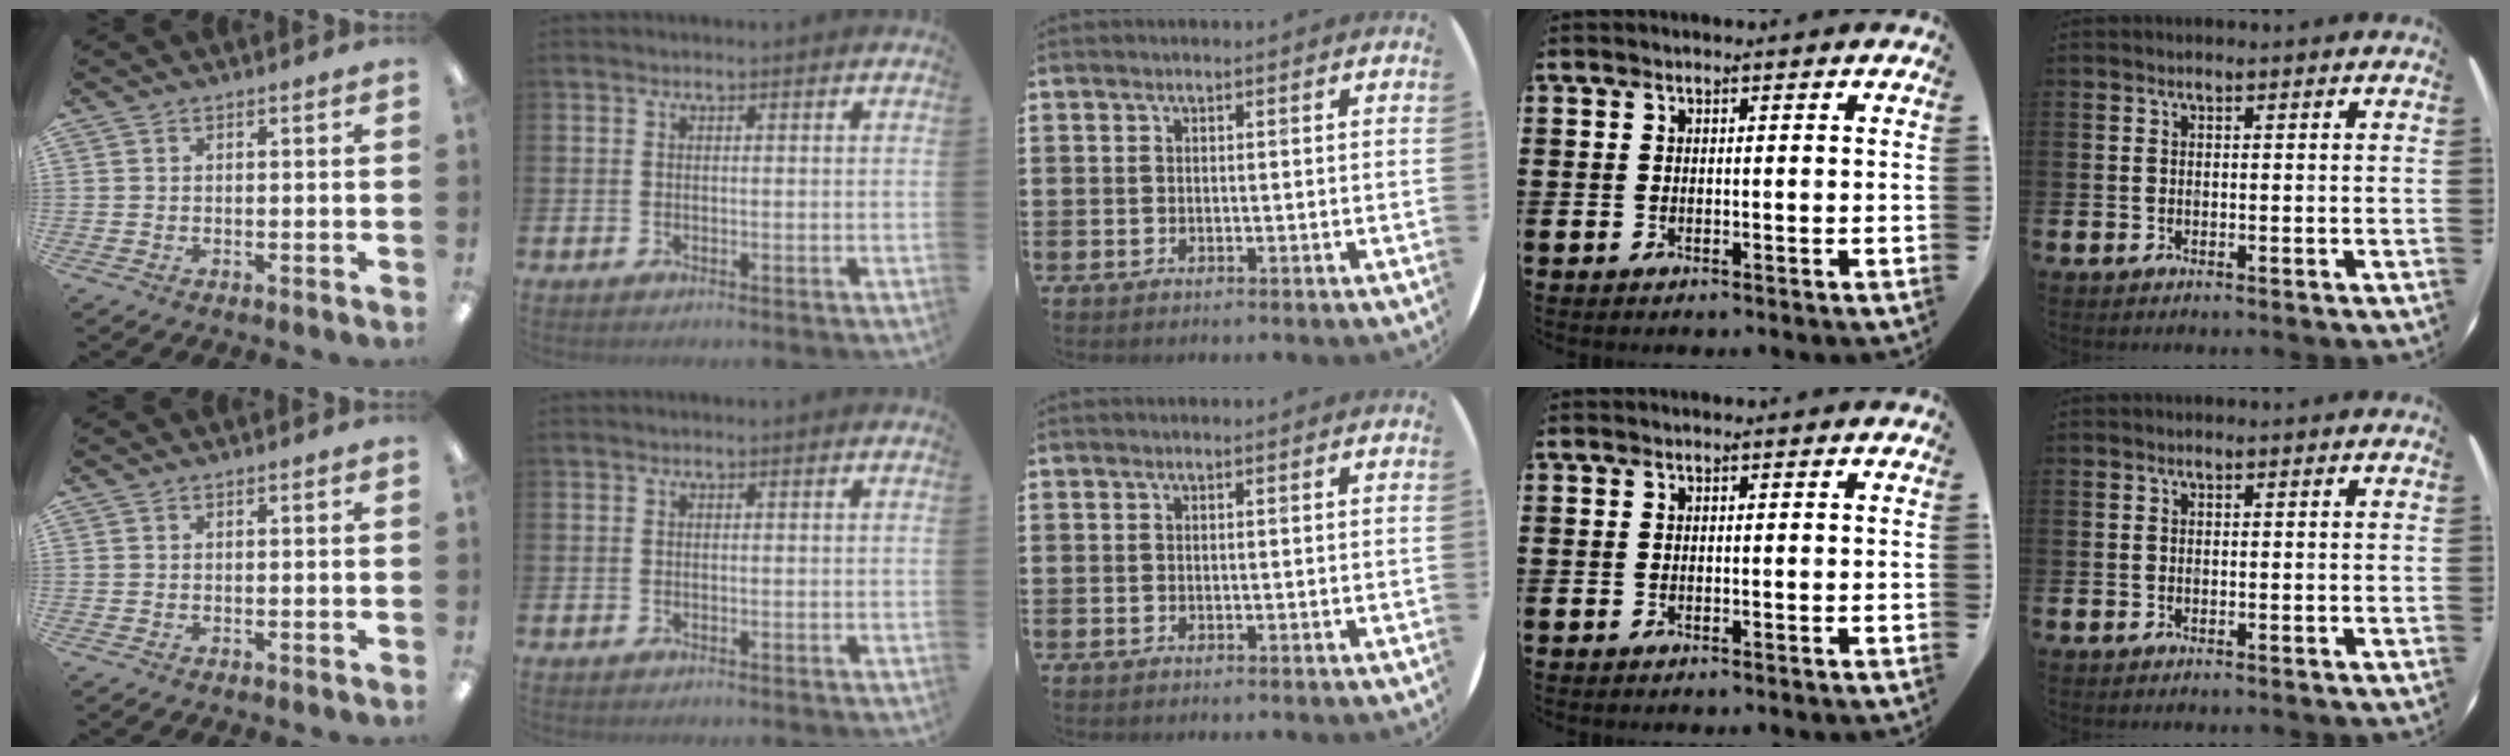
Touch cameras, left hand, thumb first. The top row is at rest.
{}